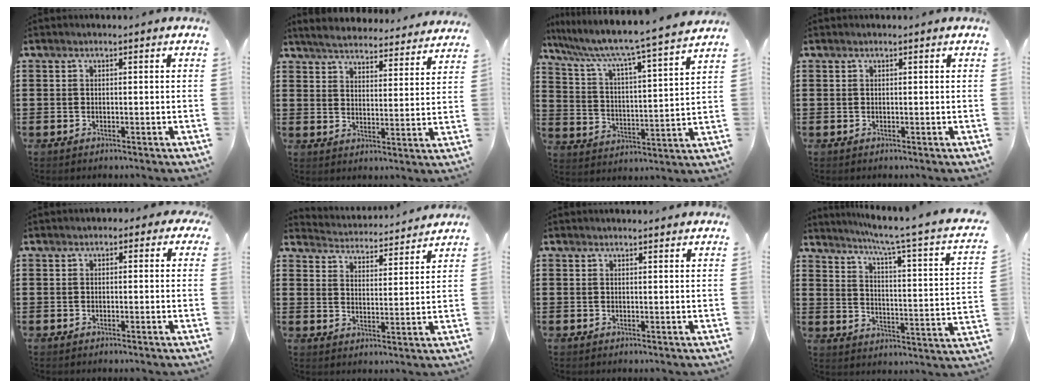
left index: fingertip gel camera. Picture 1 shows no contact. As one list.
[{"total": 4.5, "force": [4.5, 0.0, 0.5], "torque": [-0.033, -0.031, 0.075]}, {"total": 5.3, "force": [4.6, -0.6, 2.6], "torque": [-0.075, -0.051, 0.062]}, {"total": 0.0}, {"total": 1.0, "force": [-0.1, 0.8, 0.5], "torque": [-0.015, 0.007, -0.004]}, {"total": 3.7, "force": [3.7, -0.1, -0.2], "torque": [-0.020, -0.033, 0.059]}, {"total": 1.3, "force": [1.2, 0.0, 0.3], "torque": [-0.008, 0.000, 0.025]}, {"total": 4.9, "force": [3.4, -1.0, 3.4], "torque": [-0.080, -0.042, 0.043]}]